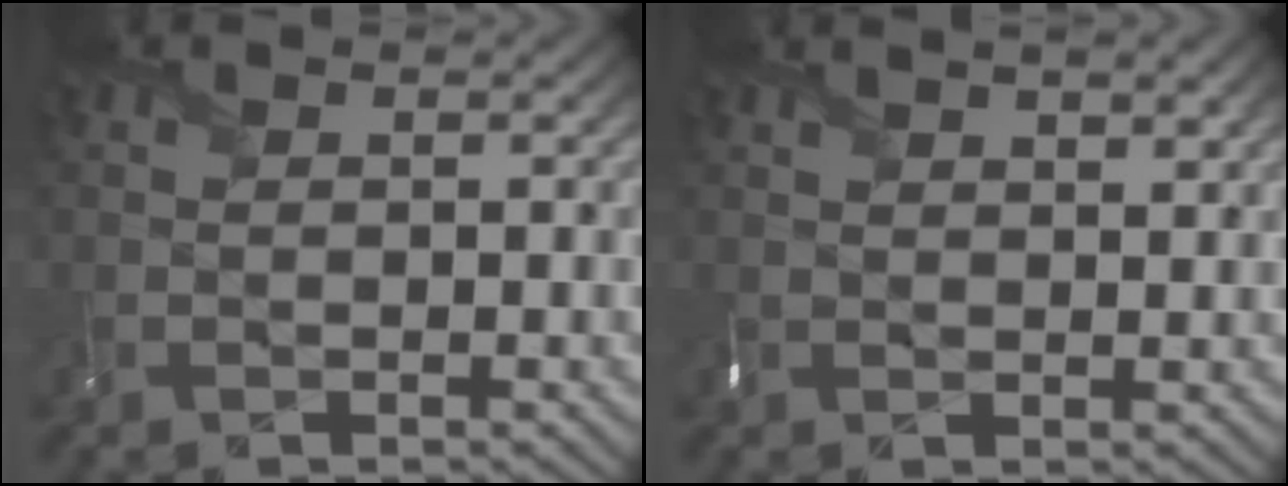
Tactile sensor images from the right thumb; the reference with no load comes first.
{"total": 3.7, "force": [2.5, 1.0, 2.5], "torque": [-0.054, 0.007, 0.043]}